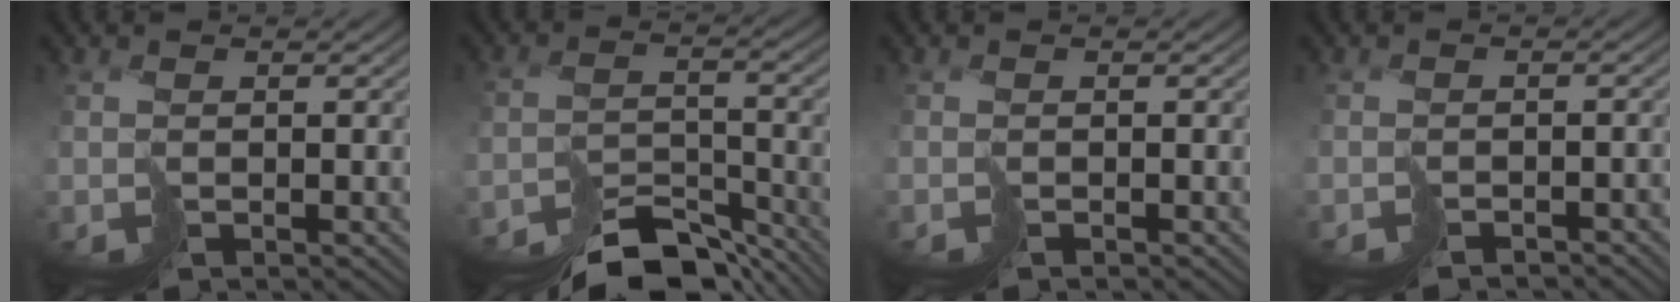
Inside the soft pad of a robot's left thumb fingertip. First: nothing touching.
{"total": 9.6, "force": [-8.9, 2.4, 2.8], "torque": [-0.024, -0.003, -0.132]}
{"total": 0.8, "force": [-0.7, -0.1, -0.3], "torque": [0.008, 0.001, -0.015]}
{"total": 2.8, "force": [-2.6, 0.6, 0.5], "torque": [0.006, -0.003, -0.044]}